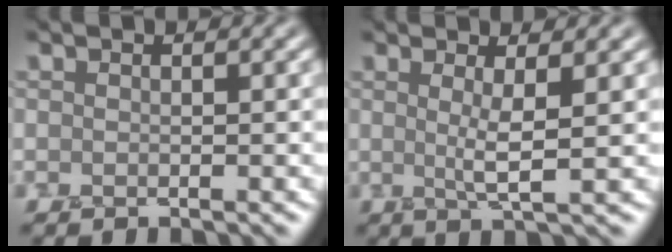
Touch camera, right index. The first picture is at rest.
{"total": 2.8, "force": [0.7, 0.5, 2.7], "torque": [-0.046, -0.008, 0.010]}